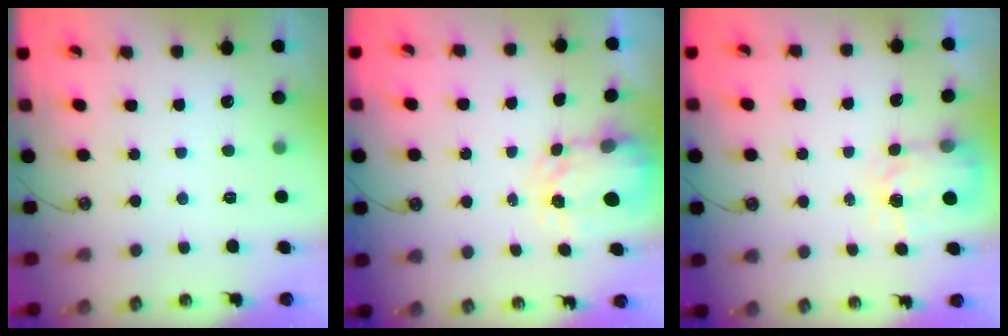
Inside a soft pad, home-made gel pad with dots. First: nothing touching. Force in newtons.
{"total": 3.3, "press": 3.3, "slide": 0.6}
{"total": 3.8, "press": 3.8, "slide": 0.6}